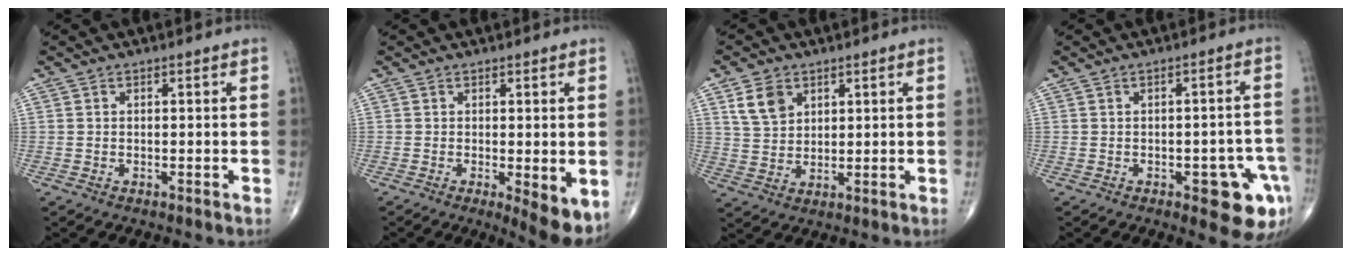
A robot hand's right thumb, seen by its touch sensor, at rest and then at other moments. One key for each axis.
{"total": 5.9, "fx": -0.9, "fy": 1.7, "fz": 5.6, "tx": -0.078, "ty": -0.019, "tz": -0.010}
{"total": 6.2, "fx": 3.1, "fy": 4.3, "fz": 3.1, "tx": -0.044, "ty": -0.012, "tz": 0.063}
{"total": 10.2, "fx": -4.1, "fy": 4.0, "fz": 8.4, "tx": -0.066, "ty": 0.016, "tz": -0.044}